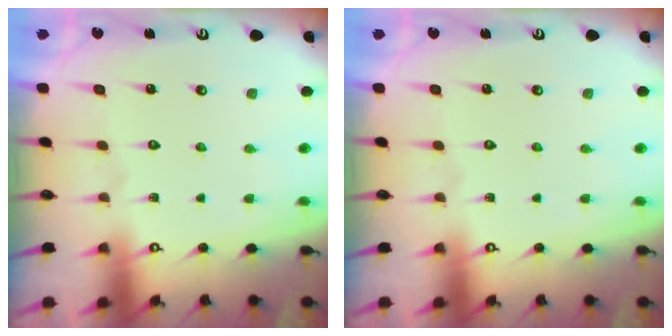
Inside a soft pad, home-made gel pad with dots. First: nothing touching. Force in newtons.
{"total": 0.0}